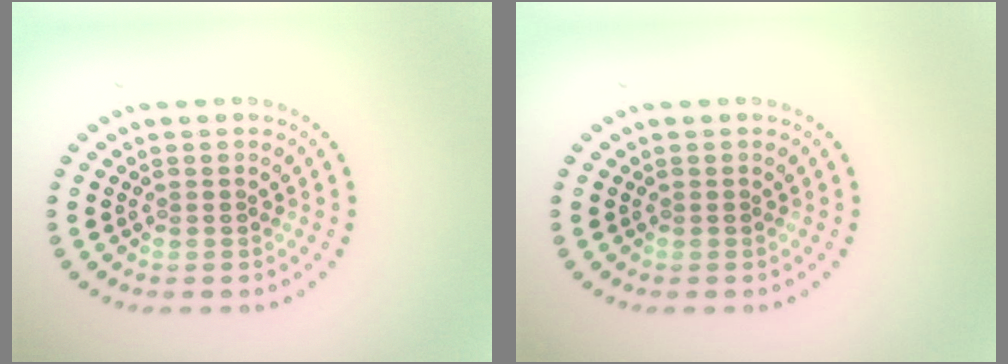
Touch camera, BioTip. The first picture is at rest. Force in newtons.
{"total": 0.0}